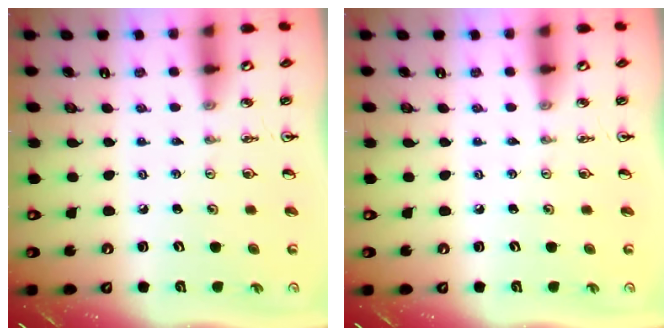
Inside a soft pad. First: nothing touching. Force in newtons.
{"total": 0.0}